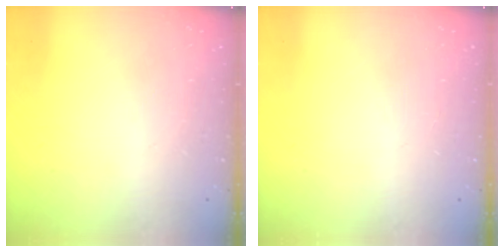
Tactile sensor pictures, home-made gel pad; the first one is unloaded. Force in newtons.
{"total": 0.0}